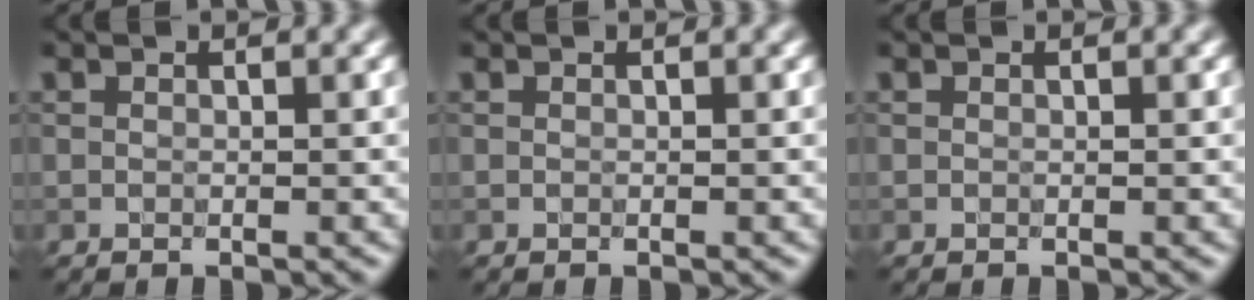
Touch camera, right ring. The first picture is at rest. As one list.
[{"total": 0.0}, {"total": 0.0}]